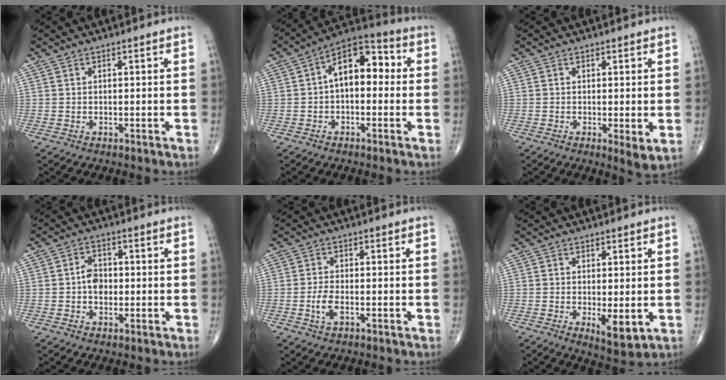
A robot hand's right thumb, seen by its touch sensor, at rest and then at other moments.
{"total": 11.0, "force": [0.6, 6.4, 8.9], "torque": [-0.114, 0.038, -0.006]}
{"total": 3.2, "force": [-0.4, 0.8, 3.1], "torque": [-0.054, -0.014, -0.009]}
{"total": 4.0, "force": [-0.4, 2.9, 2.6], "torque": [-0.030, 0.010, -0.014]}
{"total": 3.3, "force": [-1.2, 1.5, 2.7], "torque": [-0.059, 0.007, -0.022]}
{"total": 5.1, "force": [-0.9, 1.8, 4.7], "torque": [-0.070, -0.017, -0.007]}